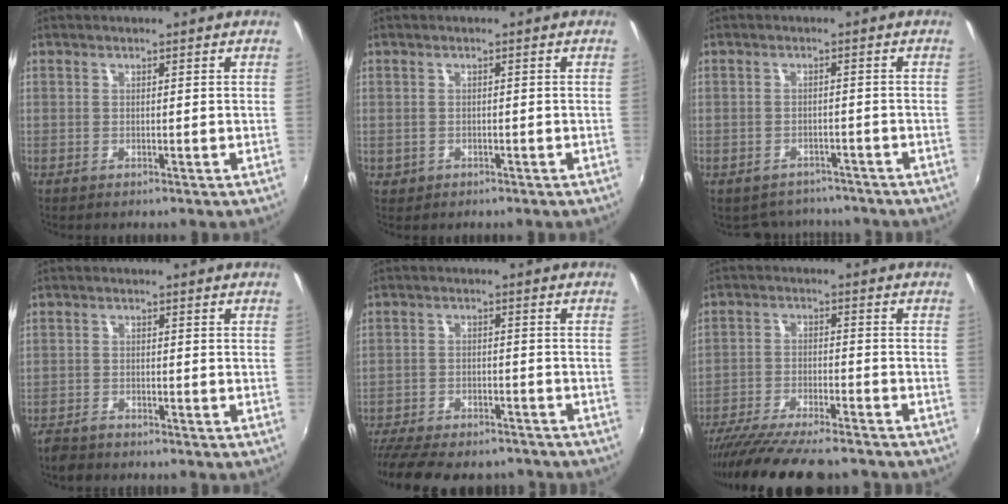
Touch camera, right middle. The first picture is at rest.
{"total": 1.6, "force": [-0.5, 1.5, 0.6], "torque": [-0.013, -0.001, -0.003]}
{"total": 6.6, "force": [-5.8, 2.9, 1.1], "torque": [-0.032, 0.001, -0.079]}
{"total": 3.7, "force": [-3.3, 1.3, 0.8], "torque": [-0.030, -0.011, -0.064]}
{"total": 18.2, "force": [-15.1, 6.3, 7.9], "torque": [-0.177, -0.022, -0.218]}
{"total": 18.1, "force": [-15.6, 3.1, 8.6], "torque": [-0.170, -0.039, -0.248]}